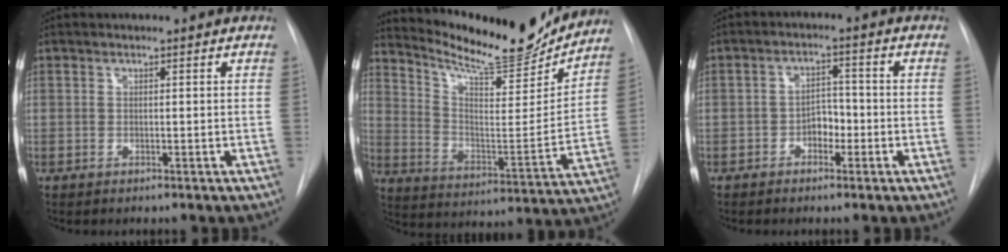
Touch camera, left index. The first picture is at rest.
{"total": 19.4, "force": [17.9, 3.0, 6.9], "torque": [-0.118, -0.044, 0.267]}
{"total": 3.6, "force": [-1.9, 2.2, 2.2], "torque": [-0.029, 0.005, -0.035]}